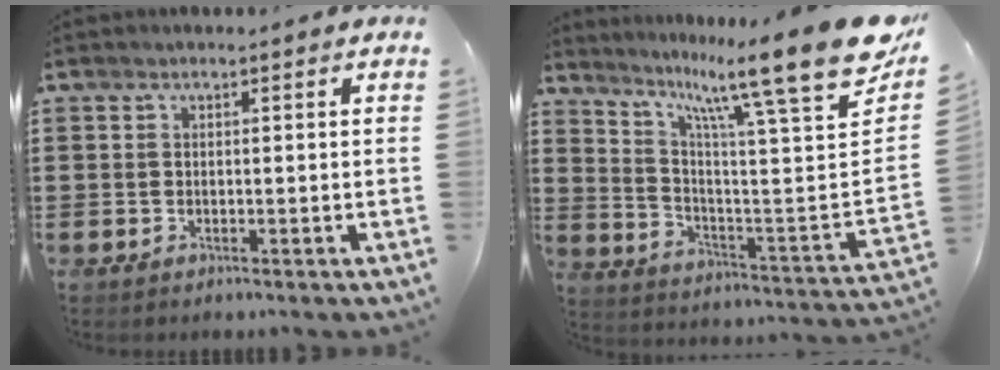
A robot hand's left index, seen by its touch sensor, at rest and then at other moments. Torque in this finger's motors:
{"motor_torque": [2.14, 0.00, 0.74, 0.21]}